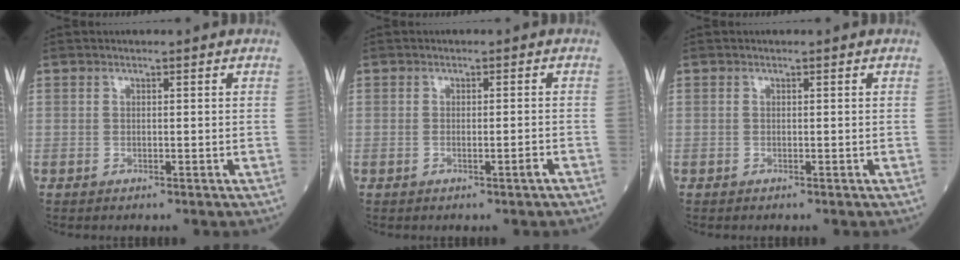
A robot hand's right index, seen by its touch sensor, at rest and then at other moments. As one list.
[{"total": 1.3, "force": [-0.8, -0.1, 1.0], "torque": [-0.020, -0.001, -0.011]}, {"total": 0.0}]